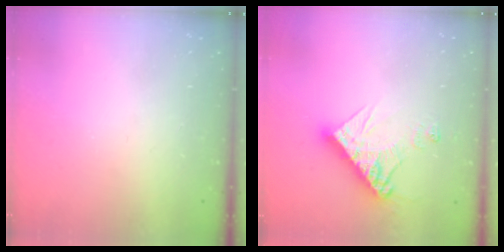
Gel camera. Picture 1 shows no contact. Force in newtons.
{"total": 13.2, "press": 13.1, "slide": 1.5}